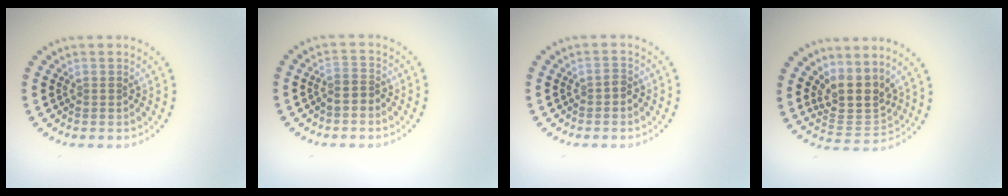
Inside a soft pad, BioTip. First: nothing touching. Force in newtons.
{"total": 1.6, "press": 1.4, "slide": 0.8}
{"total": 0.8, "press": 0.7, "slide": 0.4}
{"total": 3.8, "press": 2.9, "slide": 2.4}